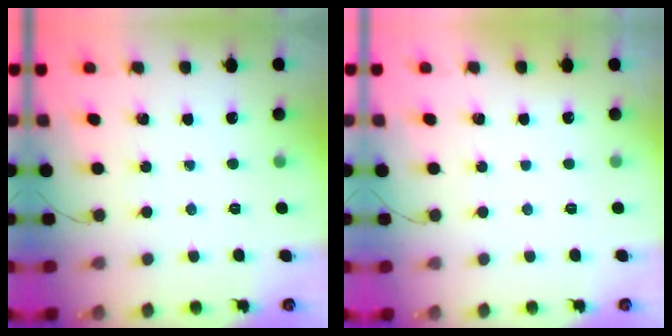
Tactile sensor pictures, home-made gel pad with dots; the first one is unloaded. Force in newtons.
{"total": 3.0, "press": 3.0, "slide": 0.1}